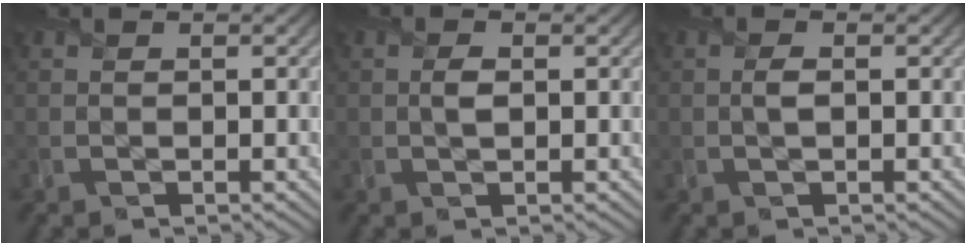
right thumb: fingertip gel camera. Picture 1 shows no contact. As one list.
[{"total": 1.4, "force": [0.1, 0.7, 1.2], "torque": [-0.026, 0.000, 0.002]}, {"total": 1.1, "force": [0.0, 0.4, 1.1], "torque": [-0.022, 0.001, 0.000]}]